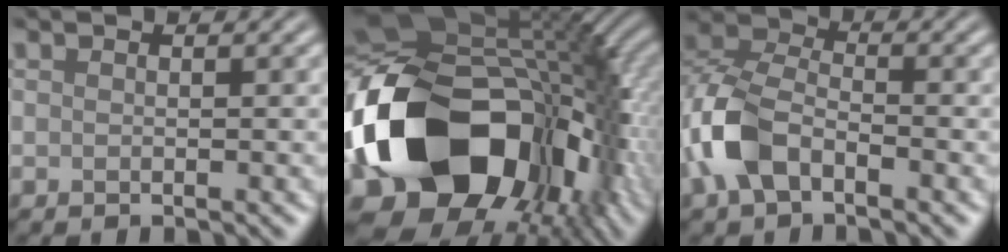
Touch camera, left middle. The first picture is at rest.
{"total": 18.1, "force": [-4.7, 12.3, 12.4], "torque": [-0.248, -0.027, -0.071]}
{"total": 6.1, "force": [-2.6, 3.7, 4.0], "torque": [-0.092, 0.008, -0.064]}